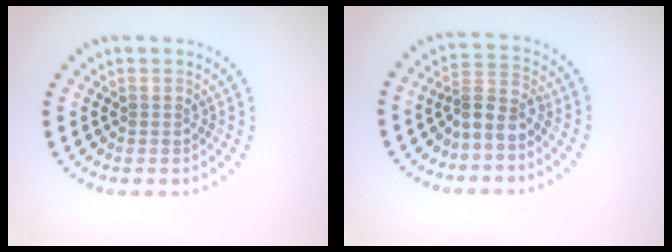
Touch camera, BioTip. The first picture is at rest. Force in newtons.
{"total": 2.8, "press": 2.3, "slide": 1.6}